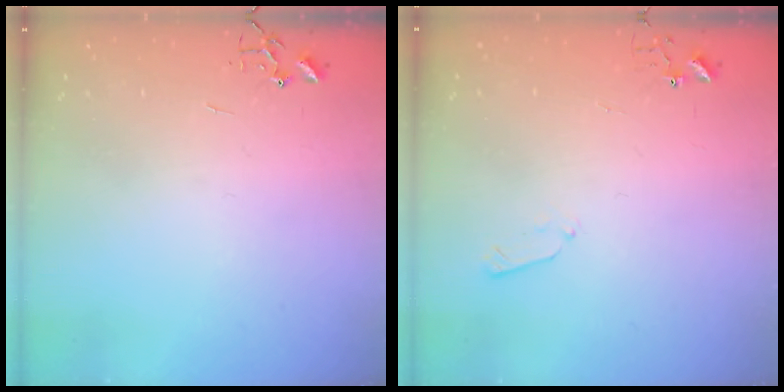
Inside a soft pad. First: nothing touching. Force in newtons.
{"total": 3.4, "press": 3.4, "slide": 0.5}